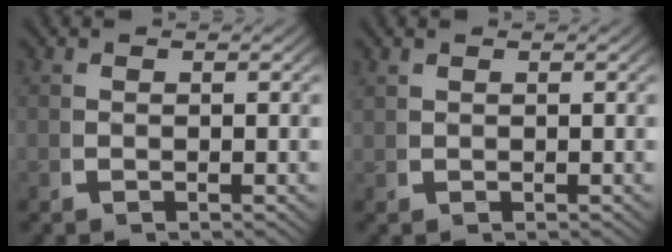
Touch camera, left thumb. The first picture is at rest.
{"total": 0.5, "force": [0.5, -0.2, -0.1], "torque": [0.000, -0.001, 0.014]}